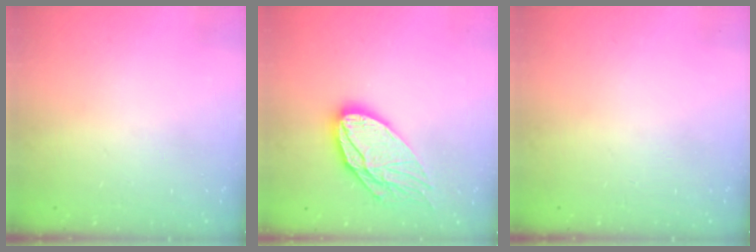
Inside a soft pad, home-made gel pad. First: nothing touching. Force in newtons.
{"total": 16.0, "press": 15.9, "slide": 1.5}
{"total": 0.0}